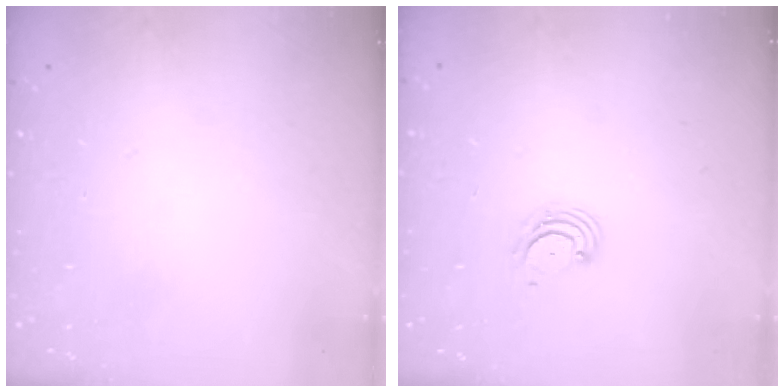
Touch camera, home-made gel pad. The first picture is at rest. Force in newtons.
{"total": 4.0, "press": 4.0, "slide": 0.5}